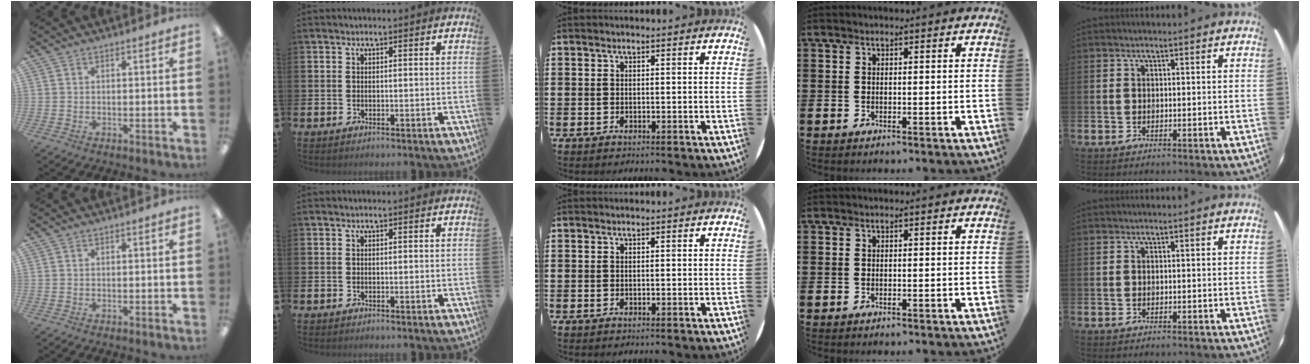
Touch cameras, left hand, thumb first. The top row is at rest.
{}